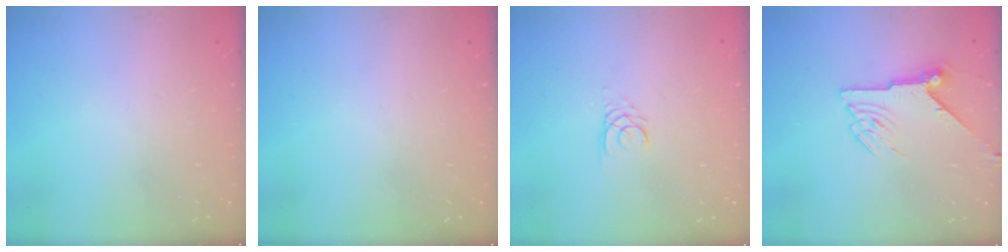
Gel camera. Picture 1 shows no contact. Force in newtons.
{"total": 0.0}
{"total": 2.6, "press": 2.6, "slide": 0.3}
{"total": 7.7, "press": 7.7, "slide": 0.2}